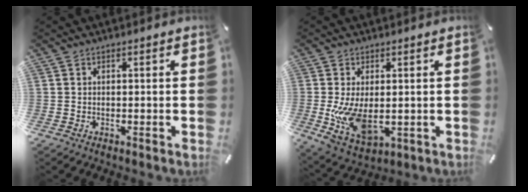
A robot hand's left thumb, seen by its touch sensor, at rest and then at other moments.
{"total": 11.3, "force": [-0.5, 6.2, 9.4], "torque": [-0.192, -0.021, -0.003]}